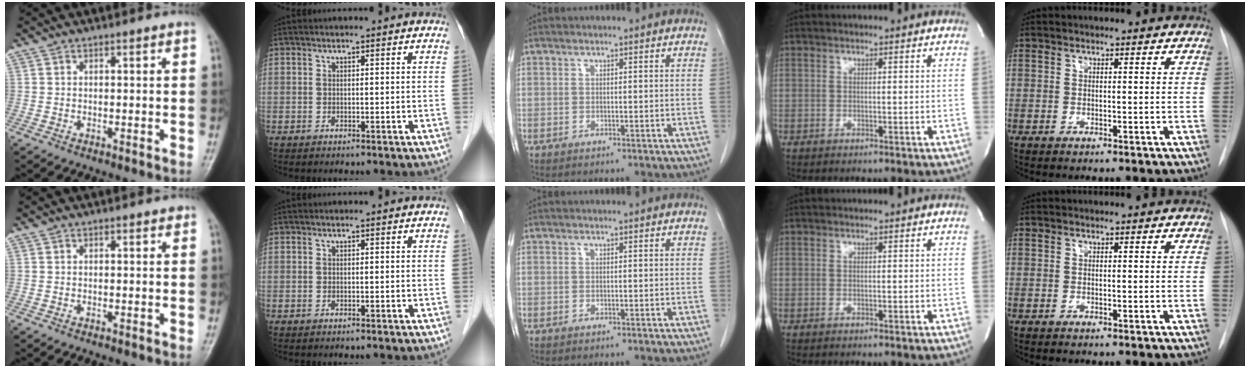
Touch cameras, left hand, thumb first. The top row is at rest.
{}